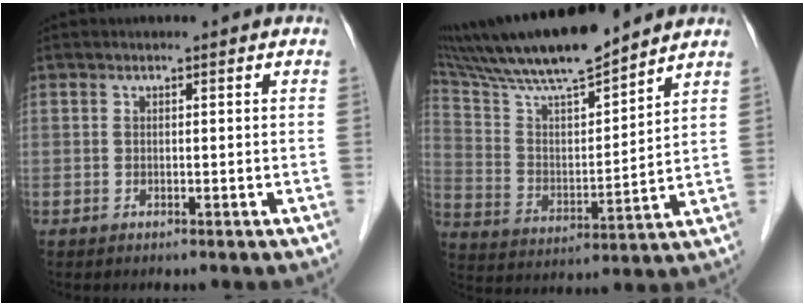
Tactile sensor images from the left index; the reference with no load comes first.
{"total": 15.9, "force": [14.0, 1.1, 7.6], "torque": [-0.146, 0.009, 0.252]}